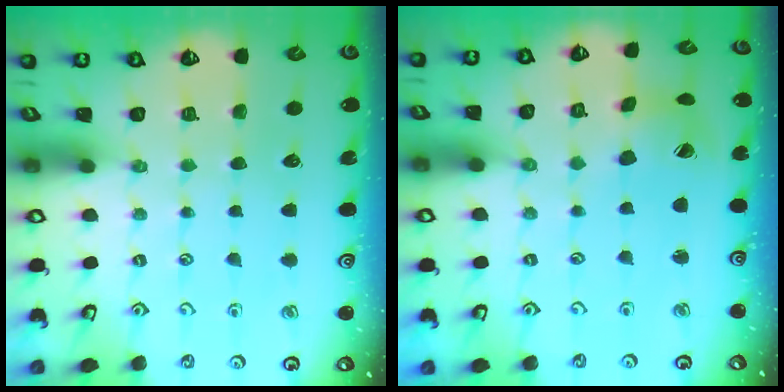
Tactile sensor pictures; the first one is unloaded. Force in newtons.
{"total": 7.4, "press": 7.3, "slide": 1.0}